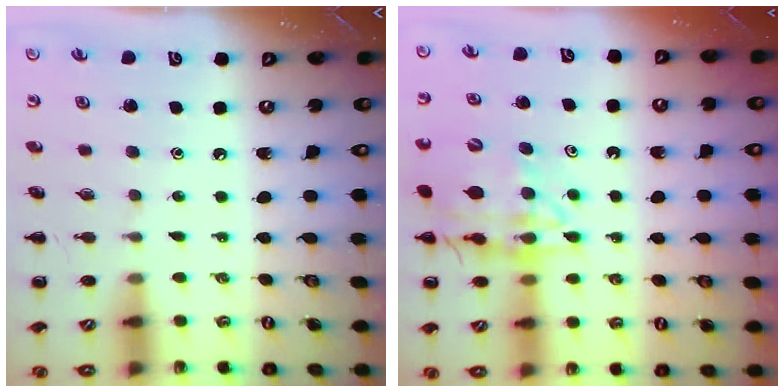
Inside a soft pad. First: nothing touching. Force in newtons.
{"total": 16.5, "press": 16.3, "slide": 2.7}